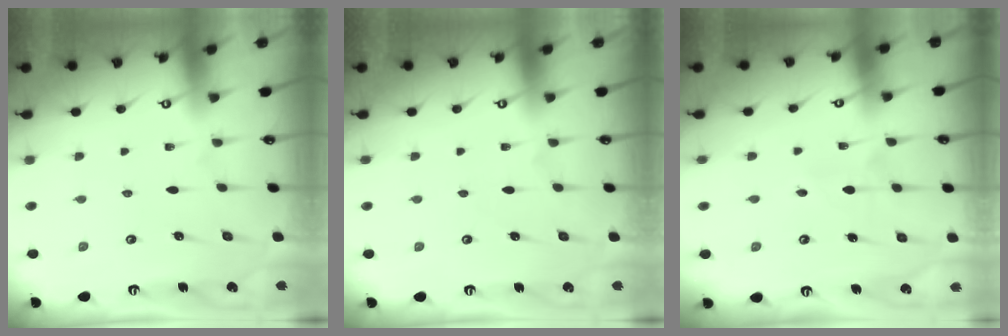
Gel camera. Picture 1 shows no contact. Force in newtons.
{"total": 0.0}
{"total": 4.0, "press": 4.0, "slide": 0.6}